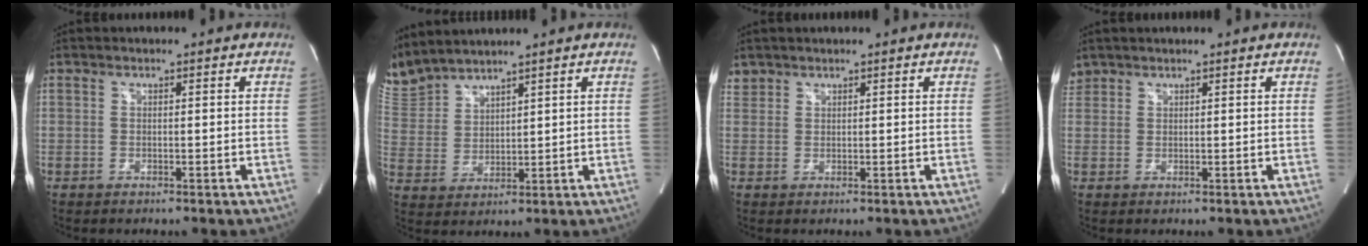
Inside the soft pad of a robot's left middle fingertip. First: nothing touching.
{"total": 8.1, "force": [8.0, 0.6, 1.4], "torque": [-0.058, 0.017, 0.178]}
{"total": 1.6, "force": [1.3, 0.9, -0.2], "torque": [0.007, 0.011, 0.025]}
{"total": 1.8, "force": [1.6, 1.0, -0.1], "torque": [-0.001, 0.014, 0.033]}